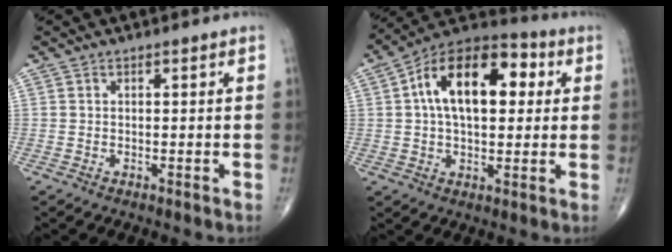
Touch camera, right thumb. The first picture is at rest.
{"total": 18.2, "force": [3.9, 10.0, 14.7], "torque": [-0.214, 0.028, 0.051]}